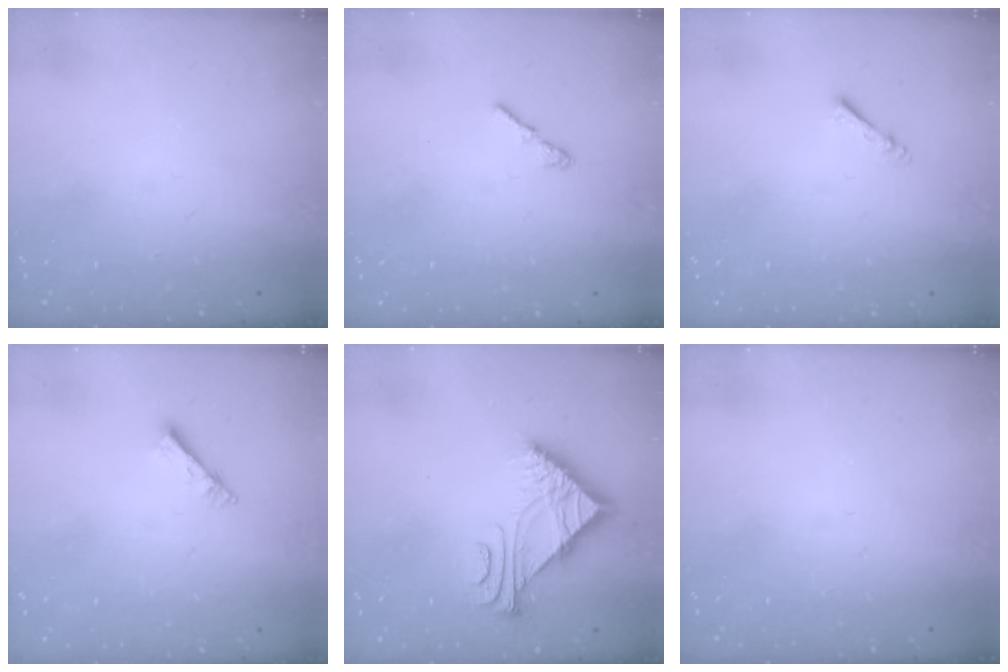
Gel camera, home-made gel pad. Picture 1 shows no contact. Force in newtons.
{"total": 1.2, "press": 1.1, "slide": 0.5}
{"total": 2.2, "press": 2.1, "slide": 0.4}
{"total": 3.0, "press": 3.0, "slide": 0.3}
{"total": 7.3, "press": 7.3, "slide": 0.6}
{"total": 0.0}